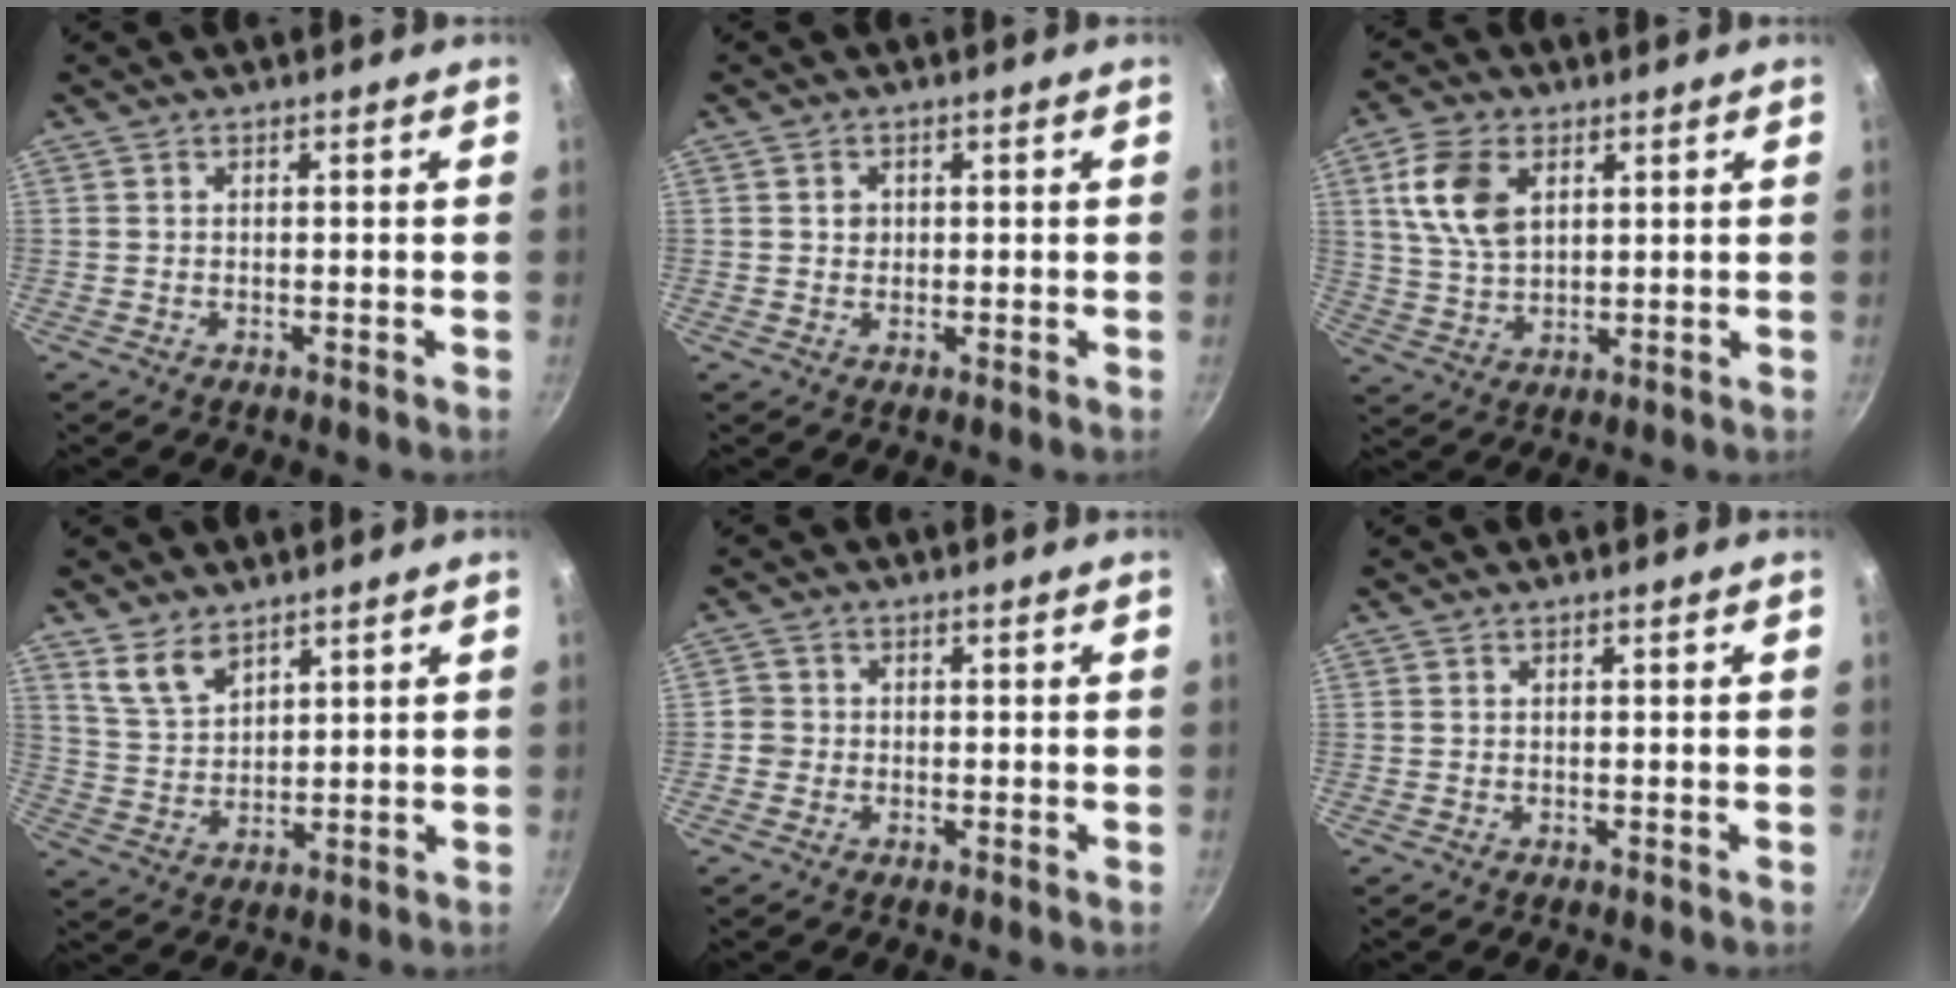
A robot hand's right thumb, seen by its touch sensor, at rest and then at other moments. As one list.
[{"total": 1.7, "force": [0.4, 1.6, 0.6], "torque": [-0.005, 0.004, 0.006]}, {"total": 10.6, "force": [3.8, 6.7, 7.3], "torque": [-0.128, -0.012, 0.077]}, {"total": 6.6, "force": [4.6, 3.3, 3.2], "torque": [-0.049, -0.024, 0.100]}, {"total": 2.2, "force": [-0.6, 2.1, 0.4], "torque": [0.005, 0.010, -0.013]}, {"total": 0.0}]